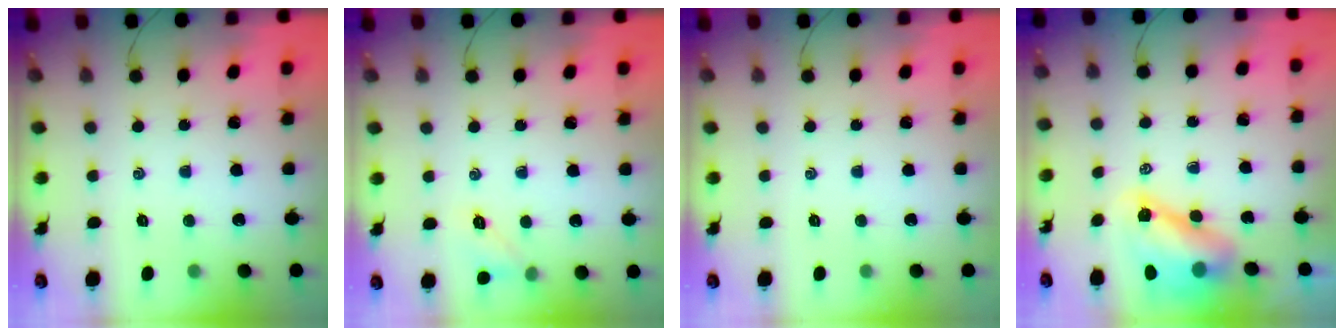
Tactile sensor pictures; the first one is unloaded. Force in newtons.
{"total": 6.8, "press": 6.5, "slide": 2.0}
{"total": 0.0}
{"total": 8.6, "press": 8.3, "slide": 2.3}